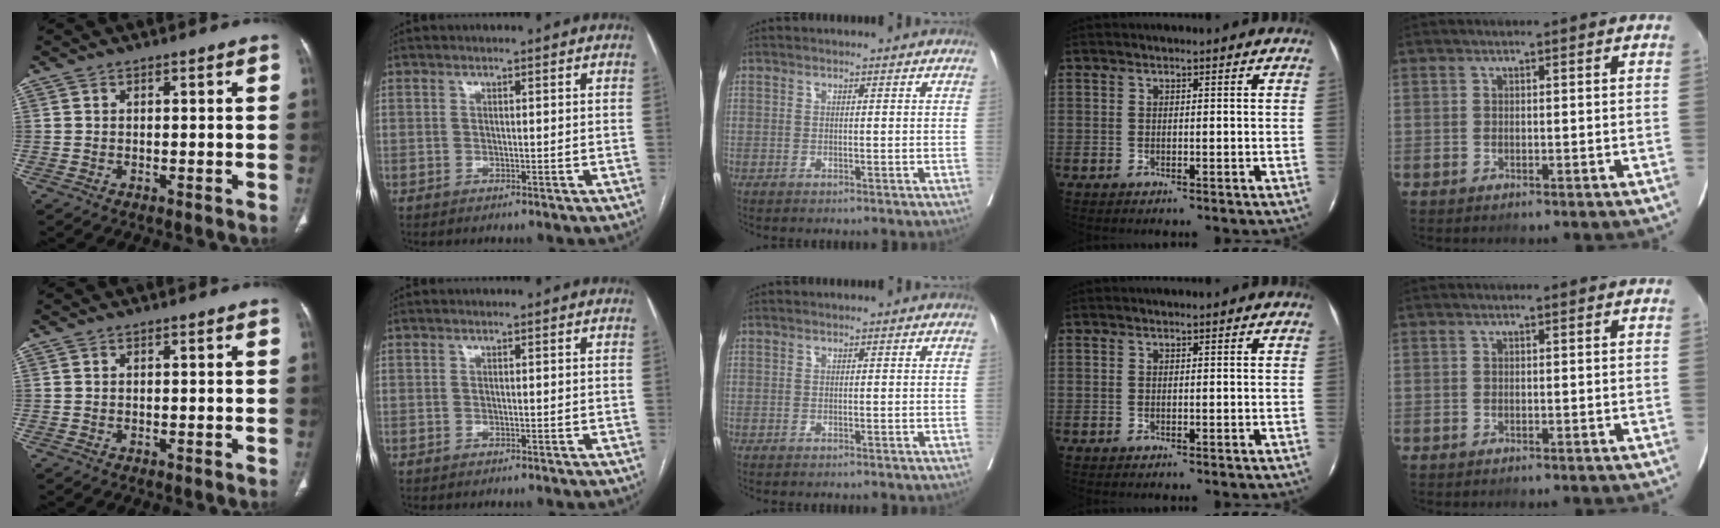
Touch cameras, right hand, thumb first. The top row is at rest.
{}